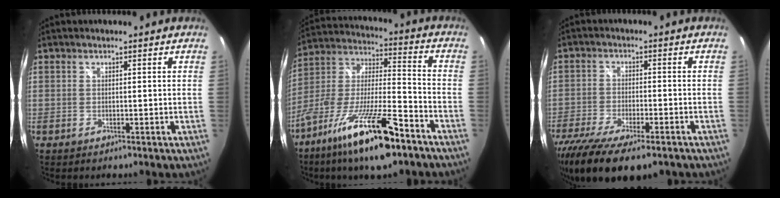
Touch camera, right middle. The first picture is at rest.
{"total": 20.5, "force": [-12.6, 4.4, 15.6], "torque": [-0.297, -0.035, -0.230]}
{"total": 17.8, "force": [-12.8, 5.6, 11.0], "torque": [-0.235, -0.069, -0.209]}